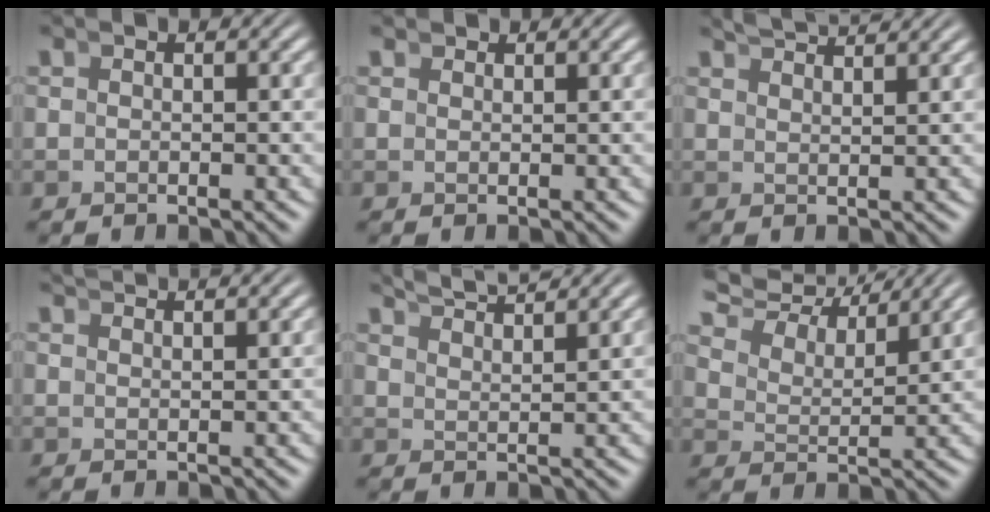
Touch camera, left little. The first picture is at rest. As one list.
[{"total": 1.2, "force": [1.2, 0.0, 0.1], "torque": [0.008, 0.005, 0.023]}, {"total": 3.6, "force": [3.5, -0.1, 0.8], "torque": [-0.007, 0.009, 0.058]}, {"total": 2.5, "force": [2.4, -0.4, 0.3], "torque": [0.003, 0.008, 0.039]}, {"total": 4.9, "force": [4.6, 0.4, 1.6], "torque": [-0.024, 0.012, 0.076]}, {"total": 7.7, "force": [6.3, 3.0, 3.2], "torque": [-0.065, 0.028, 0.086]}]